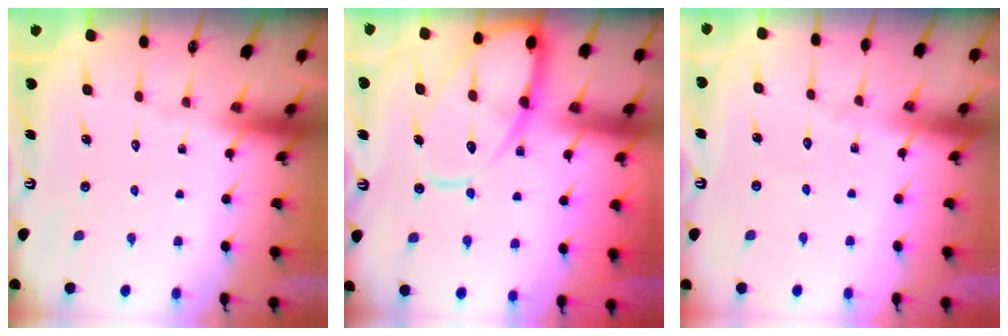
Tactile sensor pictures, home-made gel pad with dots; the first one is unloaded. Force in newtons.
{"total": 16.1, "press": 16.1, "slide": 1.3}
{"total": 2.3, "press": 2.3, "slide": 0.2}